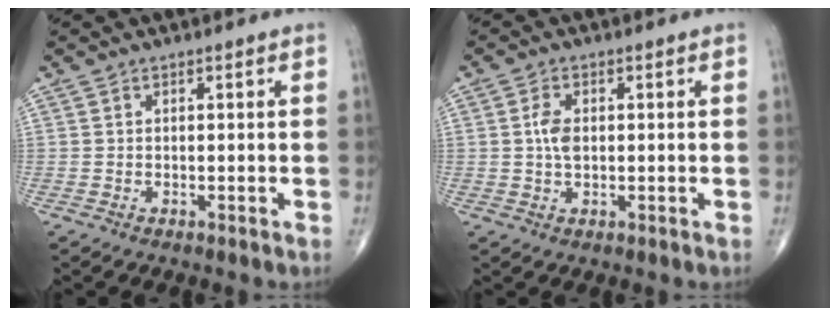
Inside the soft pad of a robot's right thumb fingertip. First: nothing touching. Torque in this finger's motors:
{"motor_torque": [0.69, 0.62, 0.33, -0.12, 0.06]}